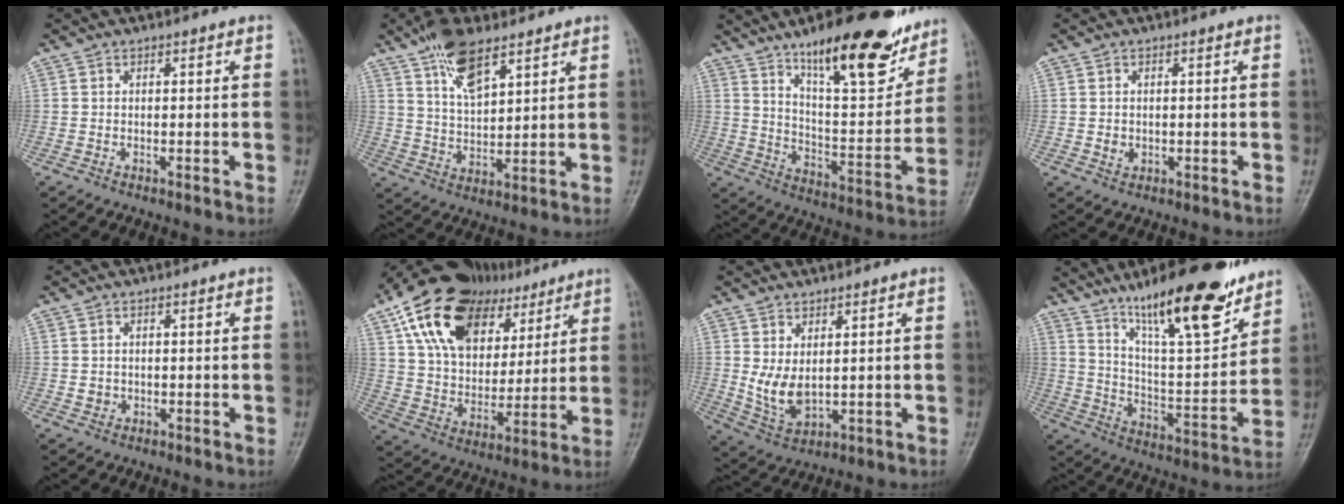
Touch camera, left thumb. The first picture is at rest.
{"total": 10.0, "force": [6.4, 4.2, 6.6], "torque": [-0.105, -0.029, 0.121]}
{"total": 23.1, "force": [15.5, 6.9, 15.6], "torque": [-0.193, -0.073, 0.250]}
{"total": 2.1, "force": [-0.2, 1.8, 1.1], "torque": [-0.011, 0.002, -0.001]}
{"total": 2.0, "force": [-0.2, 1.9, 0.8], "torque": [-0.003, 0.004, -0.001]}
{"total": 22.5, "force": [11.5, 14.5, 12.8], "torque": [-0.189, -0.013, 0.200]}
{"total": 6.6, "force": [1.0, 3.9, 5.1], "torque": [-0.088, -0.012, 0.037]}
{"total": 20.9, "force": [14.5, 5.3, 14.1], "torque": [-0.189, -0.077, 0.241]}